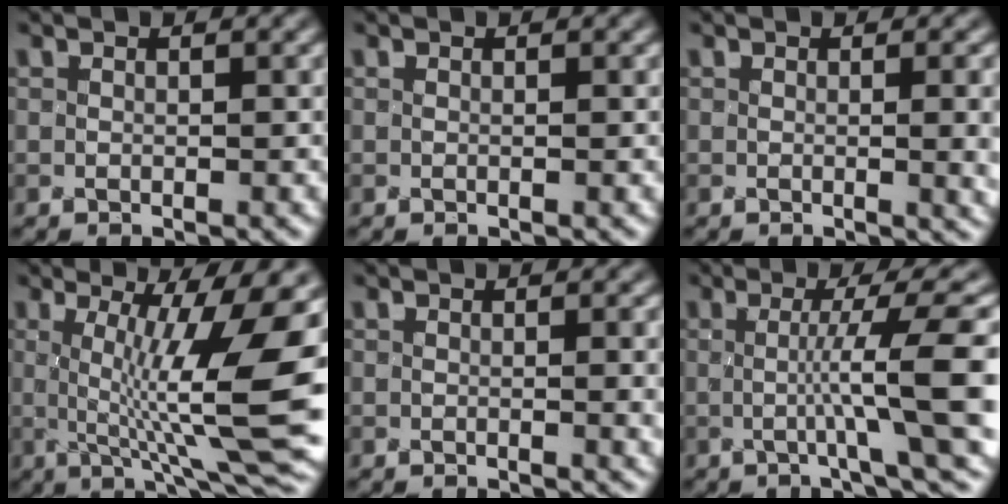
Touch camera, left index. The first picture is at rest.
{"total": 0.0}
{"total": 3.6, "force": [-0.2, 1.5, 3.3], "torque": [-0.014, 0.009, 0.009]}
{"total": 12.6, "force": [0.3, 2.6, 12.3], "torque": [-0.176, 0.010, 0.020]}
{"total": 2.0, "force": [-0.1, 0.7, 1.9], "torque": [-0.012, 0.003, 0.007]}
{"total": 7.8, "force": [-1.0, 1.0, 7.6], "torque": [-0.104, 0.008, -0.001]}